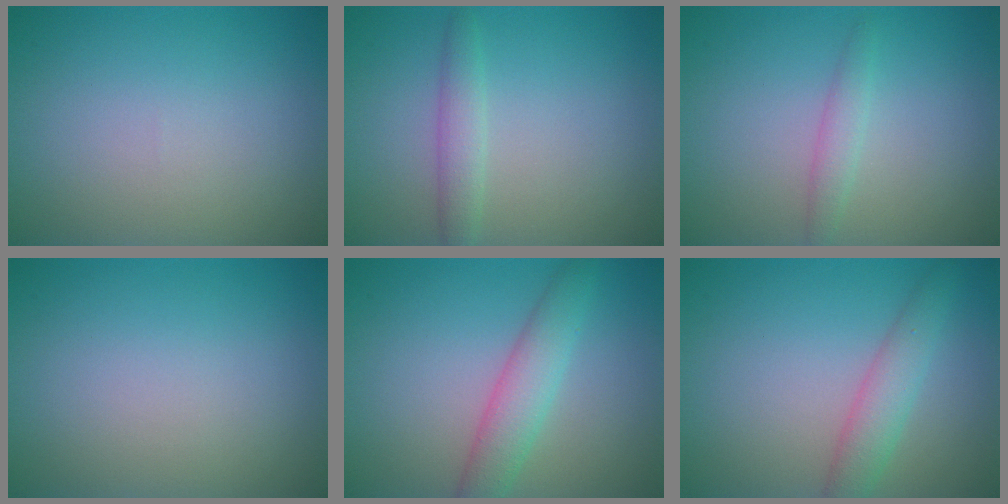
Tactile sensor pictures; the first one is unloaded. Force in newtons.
{"total": 1.9, "press": 1.9, "slide": 0.0}
{"total": 1.5, "press": 1.5, "slide": 0.0}
{"total": 0.0}
{"total": 3.5, "press": 3.5, "slide": 0.1}
{"total": 2.8, "press": 2.8, "slide": 0.0}